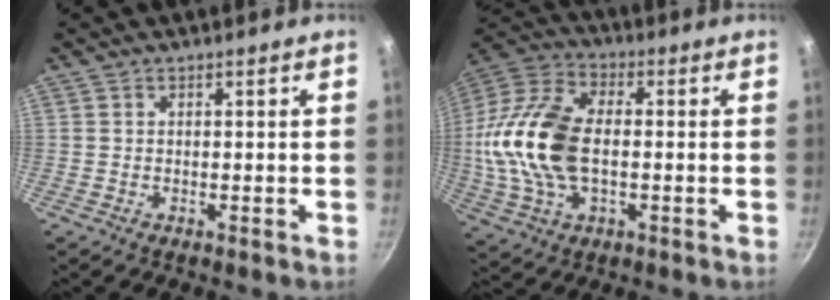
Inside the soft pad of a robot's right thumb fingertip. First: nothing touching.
{"total": 19.7, "force": [-0.7, 11.8, 15.8], "torque": [-0.312, 0.029, -0.022]}